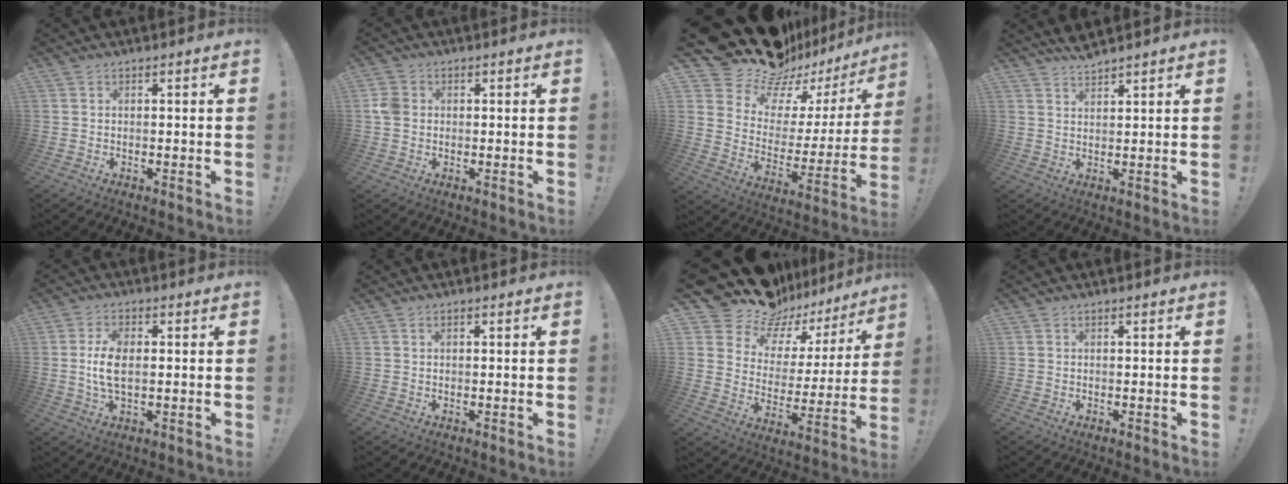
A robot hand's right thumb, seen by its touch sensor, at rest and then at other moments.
{"total": 5.2, "force": [0.1, 4.2, 3.0], "torque": [-0.056, 0.006, 0.002]}
{"total": 17.3, "force": [14.9, 7.9, 3.8], "torque": [-0.071, -0.118, 0.278]}
{"total": 3.4, "force": [3.3, 0.4, 0.8], "torque": [-0.019, -0.018, 0.061]}
{"total": 7.6, "force": [0.2, 4.1, 6.4], "torque": [-0.123, 0.000, 0.002]}
{"total": 0.6, "force": [0.2, 0.4, 0.4], "torque": [-0.008, 0.001, 0.003]}
{"total": 15.1, "force": [13.3, 6.7, 2.5], "torque": [-0.062, -0.110, 0.249]}
{"total": 0.0}